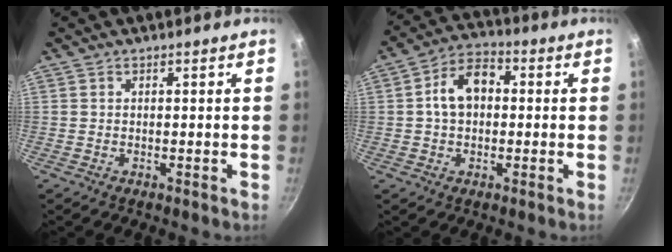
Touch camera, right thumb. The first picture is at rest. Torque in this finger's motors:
{"motor_torque": [-0.63, 0.85, 0.24, 0.43, 0.06]}